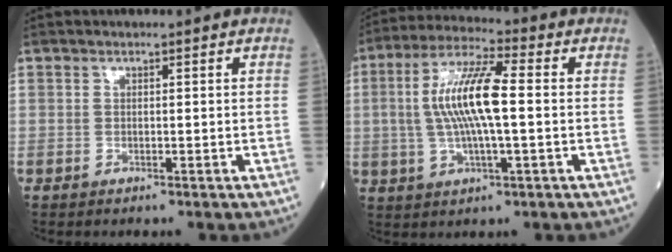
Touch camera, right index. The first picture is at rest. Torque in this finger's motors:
{"motor_torque": [0.50, -0.07, 0.35, 0.21]}